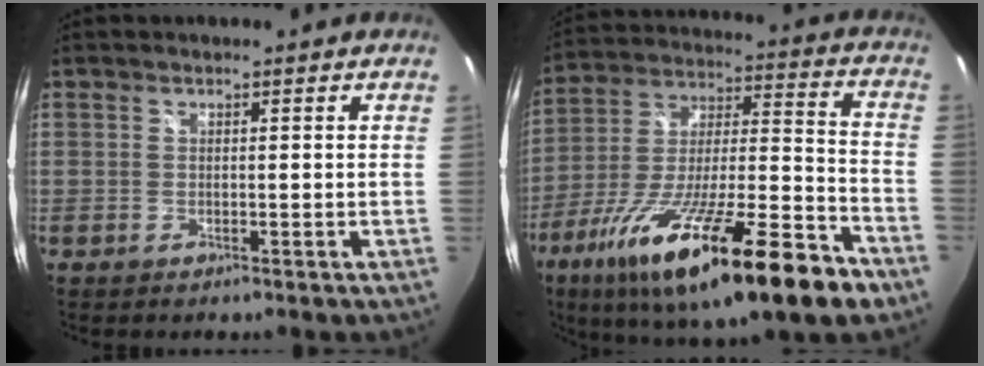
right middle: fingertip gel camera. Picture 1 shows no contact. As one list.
[{"total": 28.5, "force": [-16.7, 5.3, 22.5], "torque": [-0.375, -0.049, -0.276]}]